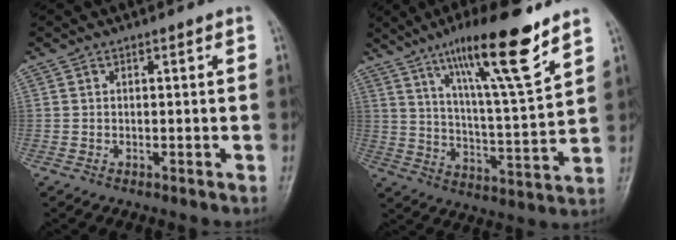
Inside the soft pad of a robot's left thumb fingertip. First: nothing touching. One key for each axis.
{"total": 17.4, "fx": 11.3, "fy": 2.0, "fz": 13.1, "tx": -0.205, "ty": -0.058, "tz": 0.189}